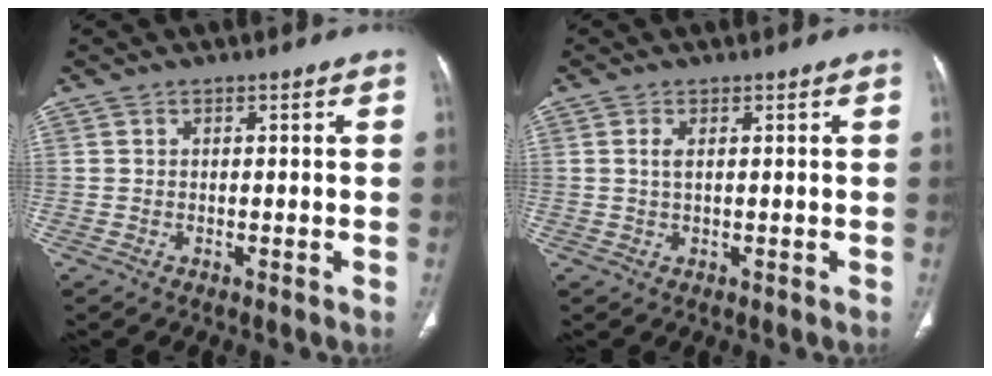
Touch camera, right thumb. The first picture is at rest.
{"total": 1.5, "force": [0.3, 0.6, 1.4], "torque": [-0.035, 0.002, 0.009]}